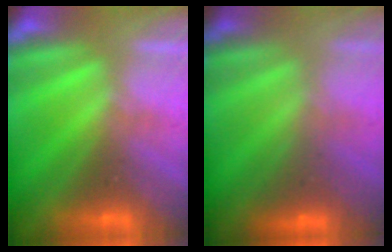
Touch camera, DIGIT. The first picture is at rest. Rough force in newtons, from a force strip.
{"total": 2.5}